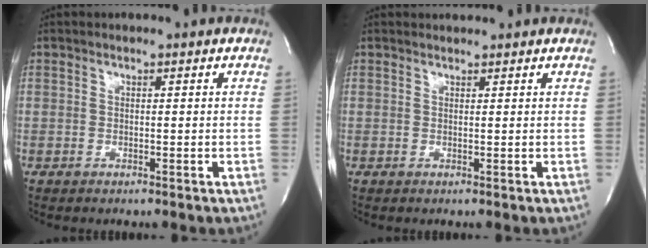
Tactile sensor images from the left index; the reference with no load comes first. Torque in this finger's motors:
{"motor_torque": [0.09, -0.03, -0.06, 0.01]}